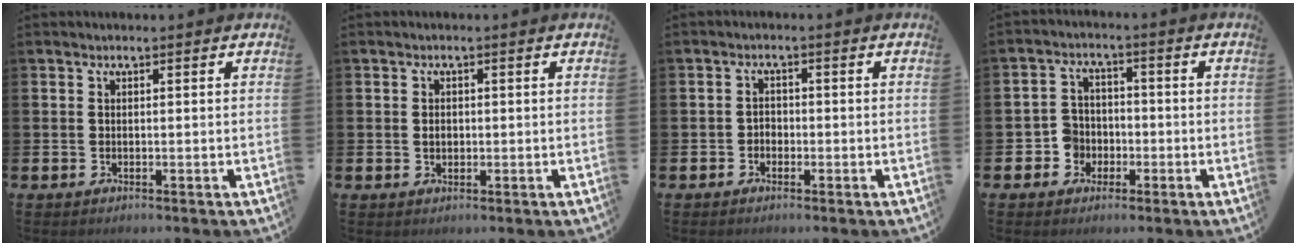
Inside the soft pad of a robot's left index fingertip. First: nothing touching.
{"total": 1.3, "force": [0.1, 1.0, 0.8], "torque": [-0.006, 0.004, -0.003]}
{"total": 1.6, "force": [-1.0, 1.2, 0.3], "torque": [-0.006, 0.005, -0.024]}
{"total": 4.3, "force": [-1.6, 3.9, 0.7], "torque": [-0.022, 0.005, -0.034]}